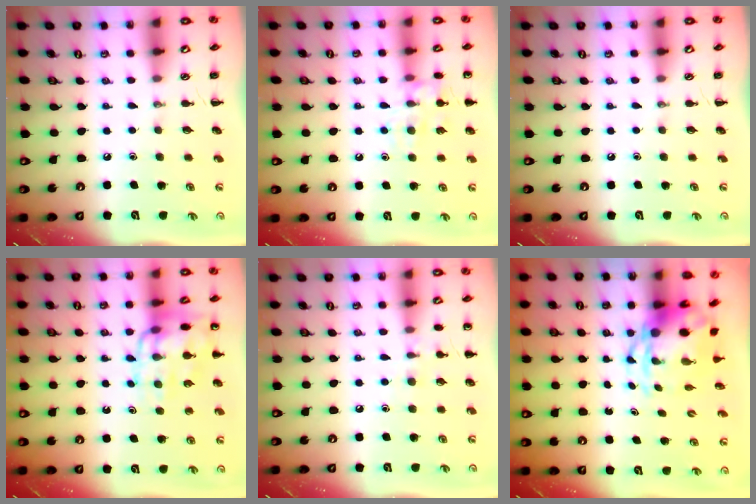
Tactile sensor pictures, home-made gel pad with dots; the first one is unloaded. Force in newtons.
{"total": 11.4, "press": 11.3, "slide": 1.3}
{"total": 0.0}
{"total": 14.2, "press": 14.1, "slide": 1.8}
{"total": 6.3, "press": 5.9, "slide": 2.0}
{"total": 5.9, "press": 5.6, "slide": 2.0}